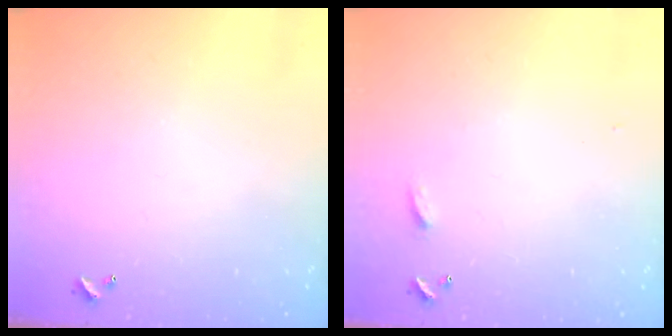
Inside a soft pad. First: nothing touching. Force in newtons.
{"total": 4.3, "press": 4.3, "slide": 0.5}